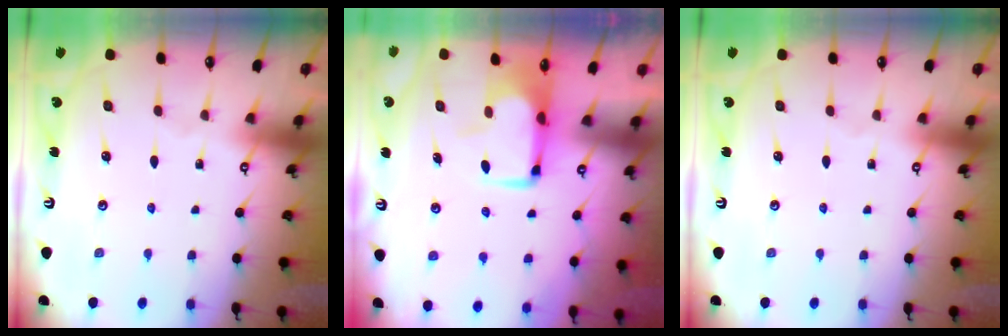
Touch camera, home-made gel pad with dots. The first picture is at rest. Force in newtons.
{"total": 1.0, "press": 0.8, "slide": 0.6}
{"total": 0.0}